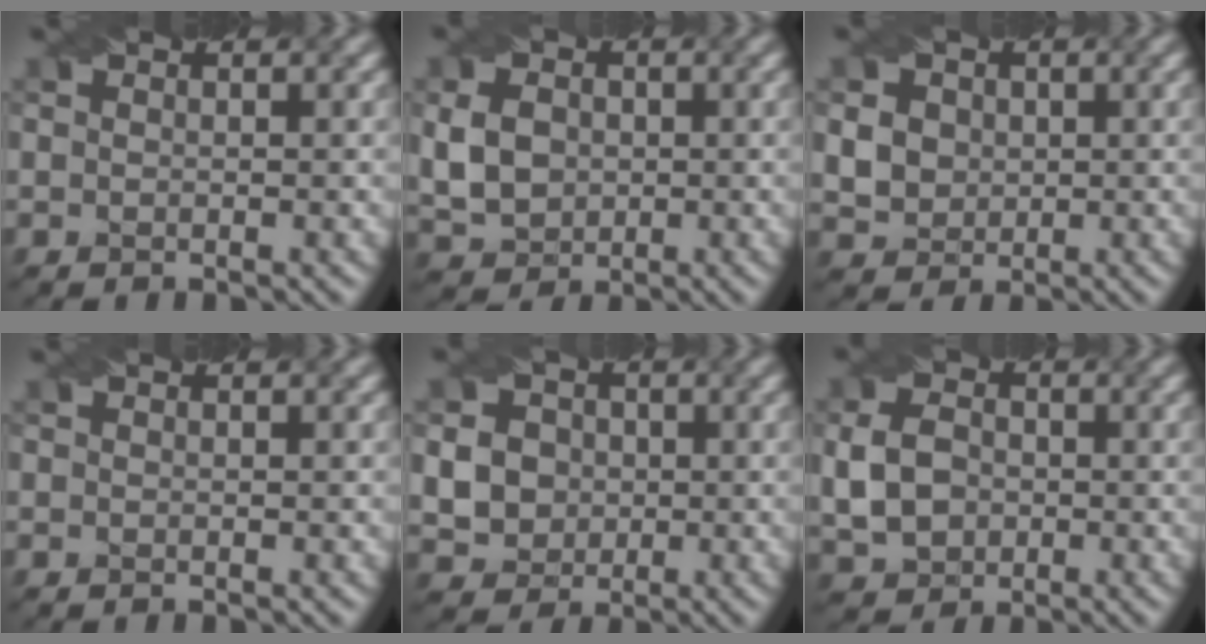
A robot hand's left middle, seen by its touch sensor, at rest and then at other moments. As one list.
[{"total": 4.7, "force": [-0.3, 3.8, 2.8], "torque": [-0.068, 0.002, -0.006]}, {"total": 5.1, "force": [1.0, 4.5, 2.2], "torque": [-0.060, 0.018, 0.019]}, {"total": 0.0}, {"total": 5.7, "force": [0.0, 5.2, 2.3], "torque": [-0.045, 0.017, -0.008]}, {"total": 4.5, "force": [-0.7, 3.6, 2.6], "torque": [-0.060, 0.003, -0.017]}]